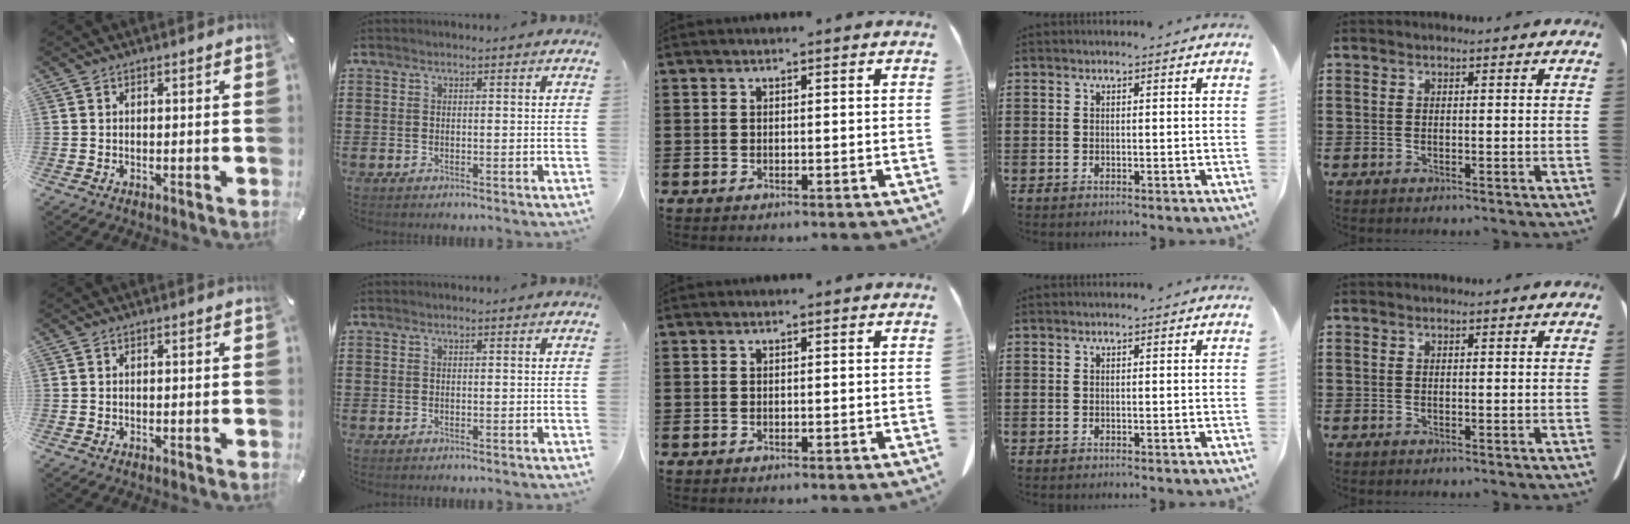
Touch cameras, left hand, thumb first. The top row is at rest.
{}